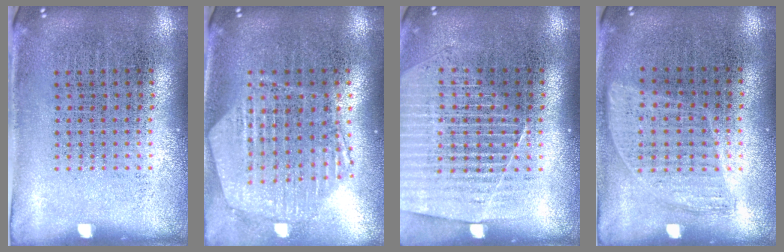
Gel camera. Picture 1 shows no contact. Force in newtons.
{"total": 1.3, "press": 1.2, "slide": 0.4}
{"total": 1.6, "press": 1.5, "slide": 0.4}
{"total": 0.9, "press": 0.8, "slide": 0.4}